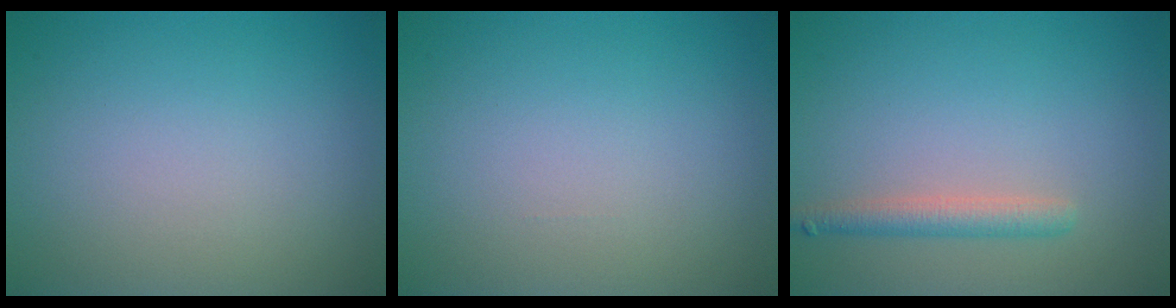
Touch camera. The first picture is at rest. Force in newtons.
{"total": 0.0}
{"total": 2.2, "press": 2.2, "slide": 0.1}